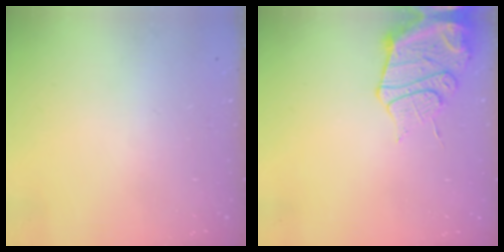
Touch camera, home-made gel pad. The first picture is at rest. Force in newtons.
{"total": 13.1, "press": 13.0, "slide": 1.6}